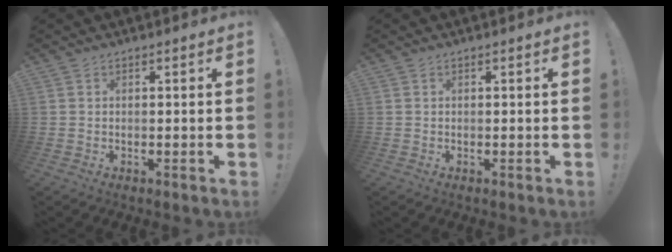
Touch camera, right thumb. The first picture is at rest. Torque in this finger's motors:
{"motor_torque": [0.00, 0.00, -0.07, 0.07, 0.00]}